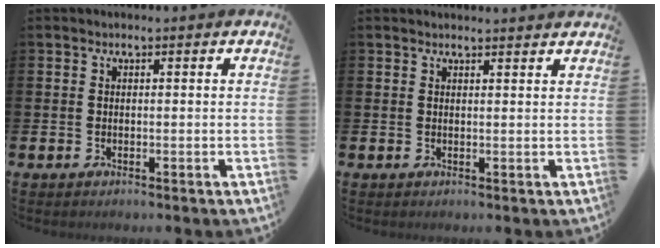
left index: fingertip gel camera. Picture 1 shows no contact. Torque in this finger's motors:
{"motor_torque": [1.06, -1.08, 0.04, 0.01]}